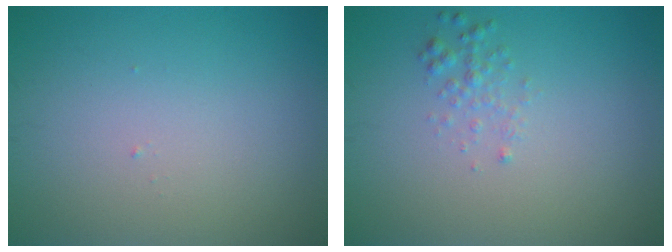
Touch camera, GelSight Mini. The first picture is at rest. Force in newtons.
{"total": 1.2, "press": 1.2, "slide": 0.0}